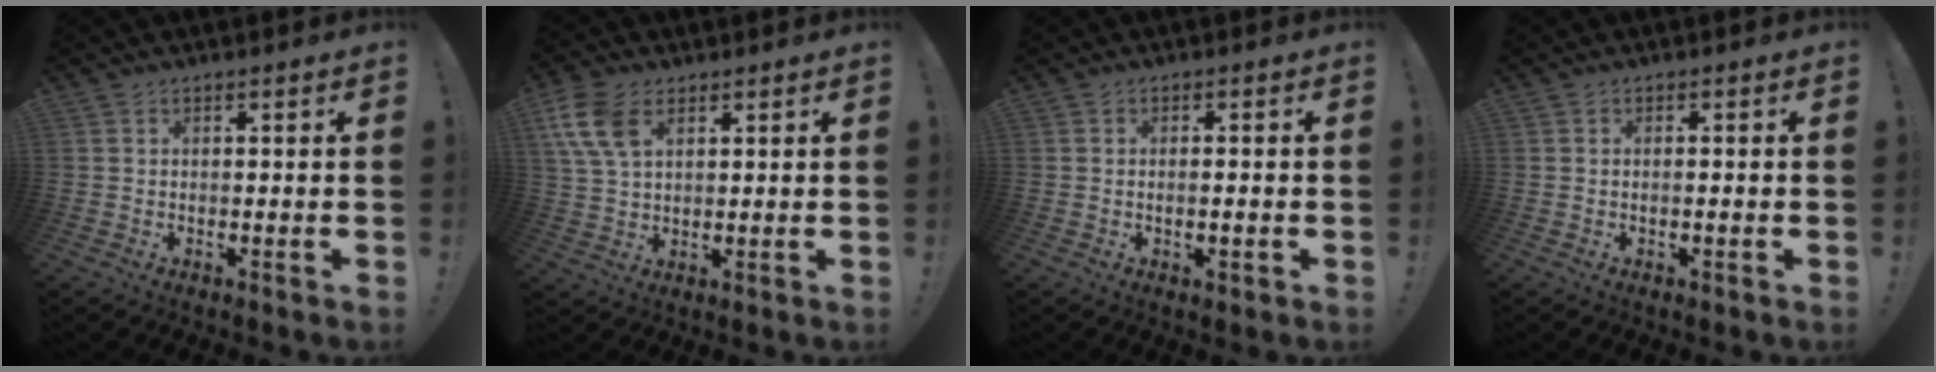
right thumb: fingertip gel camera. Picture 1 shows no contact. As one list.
[{"total": 10.8, "force": [4.8, 6.7, 7.0], "torque": [-0.140, -0.007, 0.090]}, {"total": 1.8, "force": [-0.6, 0.4, 1.6], "torque": [-0.020, 0.001, -0.011]}, {"total": 0.7, "force": [-0.5, -0.1, 0.4], "torque": [-0.008, -0.001, -0.010]}]